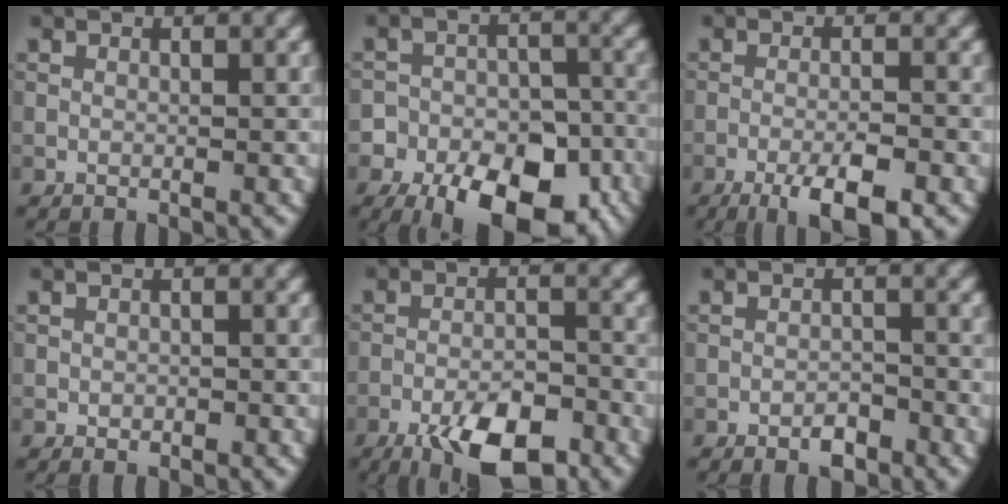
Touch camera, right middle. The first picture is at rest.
{"total": 14.6, "force": [-9.5, 8.6, 6.9], "torque": [-0.088, -0.024, -0.137]}
{"total": 5.3, "force": [-3.2, 1.2, 4.1], "torque": [-0.071, 0.001, -0.050]}
{"total": 0.7, "force": [-0.2, 0.6, 0.3], "torque": [-0.003, -0.004, -0.004]}
{"total": 7.6, "force": [-4.8, 2.7, 5.3], "torque": [-0.086, -0.002, -0.079]}
{"total": 1.6, "force": [-1.1, 0.7, 1.0], "torque": [-0.016, 0.001, -0.018]}